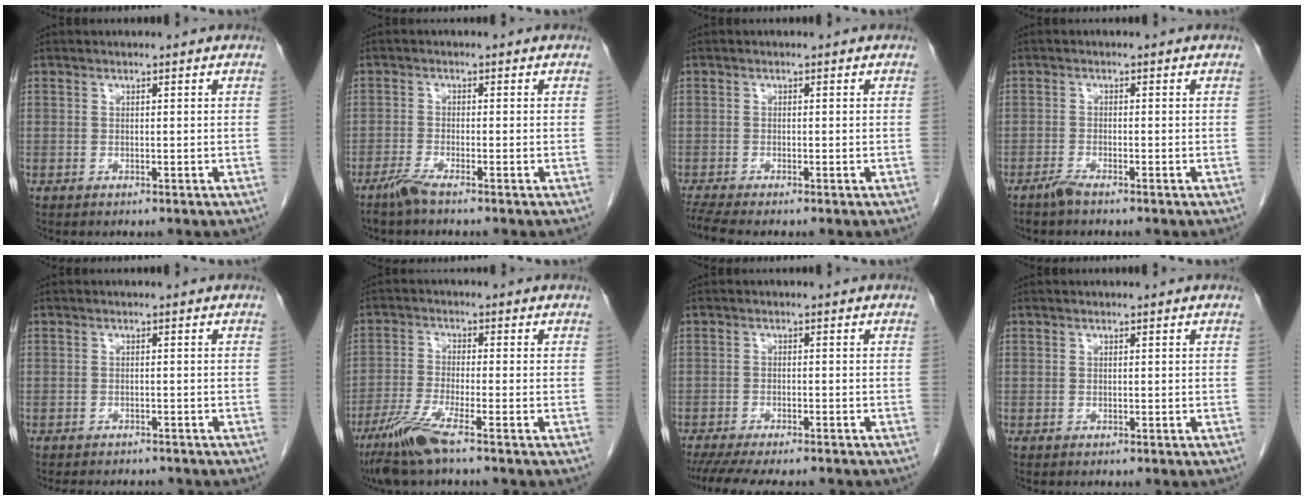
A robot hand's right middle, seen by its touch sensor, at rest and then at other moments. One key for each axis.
{"total": 2.5, "fx": -2.0, "fy": -0.2, "fz": 1.4, "tx": -0.040, "ty": -0.006, "tz": -0.045}
{"total": 2.4, "fx": -2.1, "fy": -0.5, "fz": 1.1, "tx": -0.030, "ty": -0.011, "tz": -0.045}
{"total": 1.7, "fx": -1.4, "fy": 0.0, "fz": 0.8, "tx": -0.025, "ty": -0.003, "tz": -0.029}
{"total": 6.1, "fx": -5.5, "fy": 1.9, "fz": 1.8, "tx": -0.023, "ty": -0.003, "tz": -0.070}
{"total": 7.0, "fx": -4.7, "fy": -0.1, "fz": 5.2, "tx": -0.112, "ty": -0.023, "tz": -0.097}
{"total": 12.3, "fx": -10.6, "fy": 2.5, "fz": 5.7, "tx": -0.096, "ty": -0.016, "tz": -0.148}
{"total": 0.0}